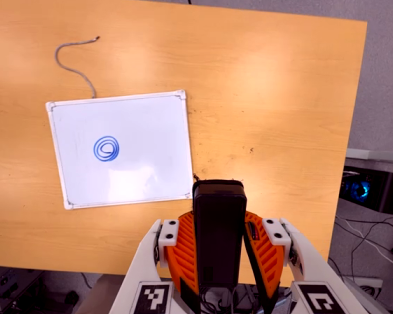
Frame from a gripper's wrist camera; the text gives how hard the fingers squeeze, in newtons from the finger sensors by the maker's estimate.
{"total": 6.5, "left": 5.0, "right": 7.9}